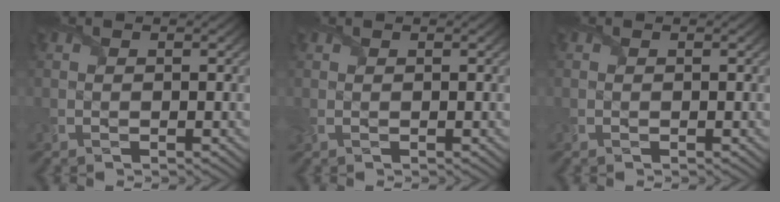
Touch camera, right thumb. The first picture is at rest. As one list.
[{"total": 0.7, "force": [0.2, 0.4, 0.6], "torque": [-0.021, 0.003, 0.004]}, {"total": 0.0}]